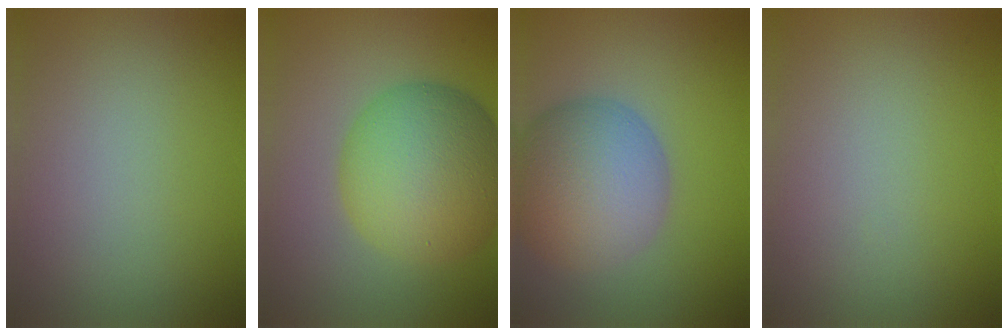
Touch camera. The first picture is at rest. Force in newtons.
{"total": 10.6, "press": 10.6, "slide": 0.1}
{"total": 8.9, "press": 8.8, "slide": 0.5}
{"total": 0.0}